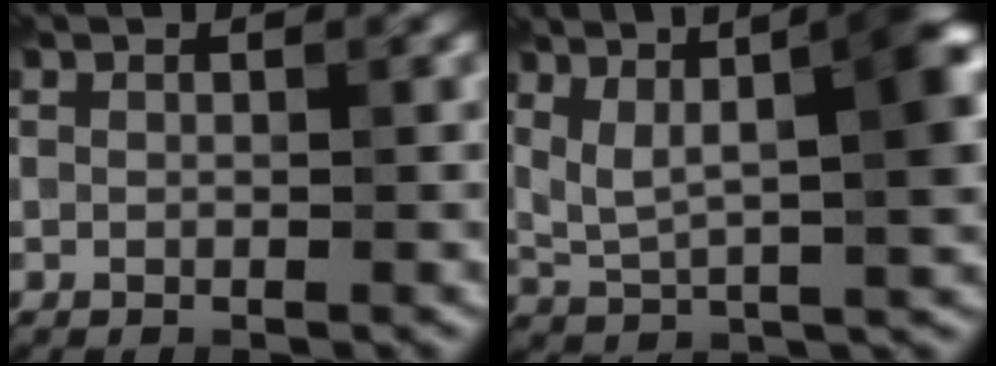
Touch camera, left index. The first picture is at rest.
{"total": 10.2, "force": [3.8, 3.6, 8.8], "torque": [-0.134, 0.013, 0.070]}